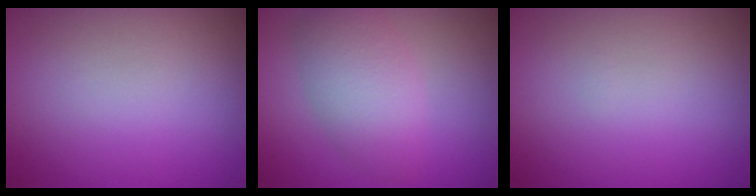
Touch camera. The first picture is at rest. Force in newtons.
{"total": 4.2, "press": 4.1, "slide": 0.3}
{"total": 0.0}